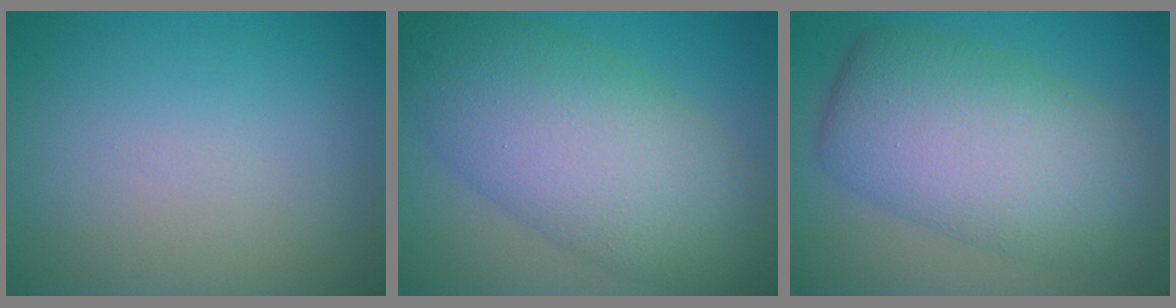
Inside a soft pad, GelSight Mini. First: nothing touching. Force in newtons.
{"total": 11.0, "press": 11.0, "slide": 0.4}
{"total": 10.3, "press": 10.3, "slide": 0.5}